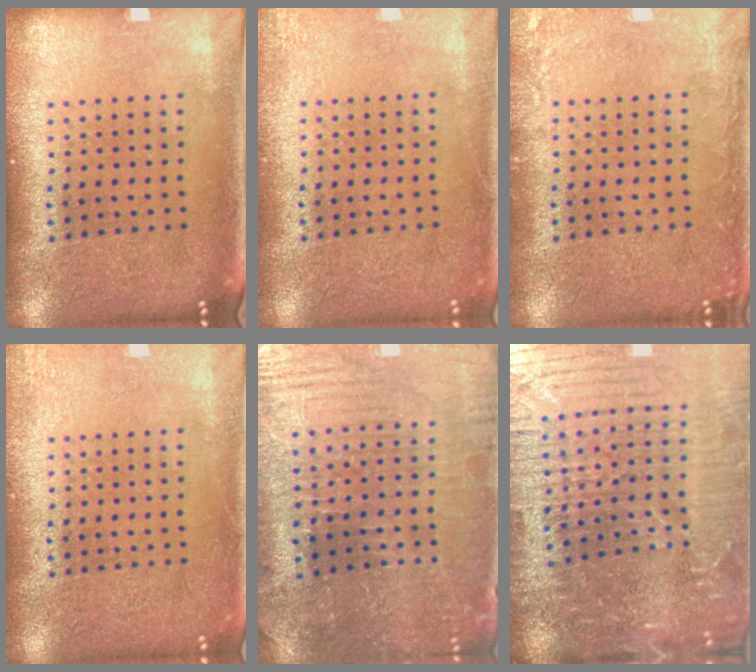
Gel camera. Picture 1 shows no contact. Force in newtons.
{"total": 1.5, "press": 1.5, "slide": 0.3}
{"total": 2.0, "press": 2.0, "slide": 0.2}
{"total": 1.5, "press": 1.5, "slide": 0.3}
{"total": 1.6, "press": 1.6, "slide": 0.4}
{"total": 5.8, "press": 5.2, "slide": 2.6}